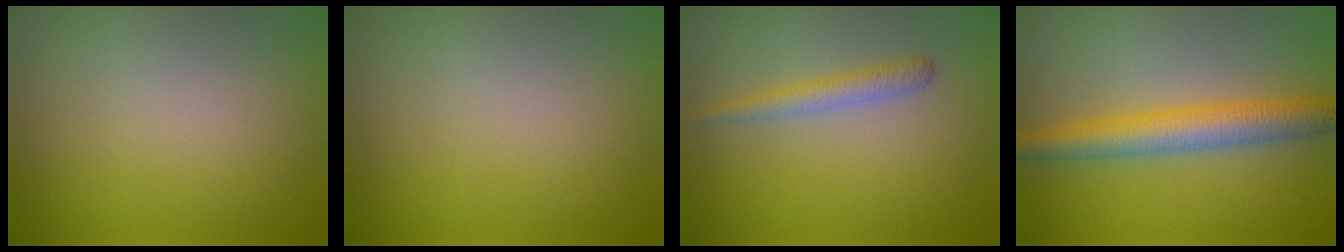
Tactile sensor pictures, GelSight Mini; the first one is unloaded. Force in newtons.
{"total": 0.0}
{"total": 1.9, "press": 1.9, "slide": 0.1}
{"total": 4.9, "press": 4.9, "slide": 0.1}